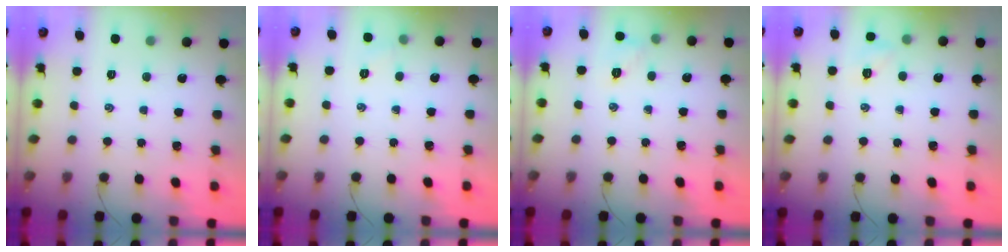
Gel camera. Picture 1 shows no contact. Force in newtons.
{"total": 3.8, "press": 3.7, "slide": 1.2}
{"total": 5.7, "press": 5.6, "slide": 1.2}
{"total": 4.5, "press": 4.3, "slide": 1.2}